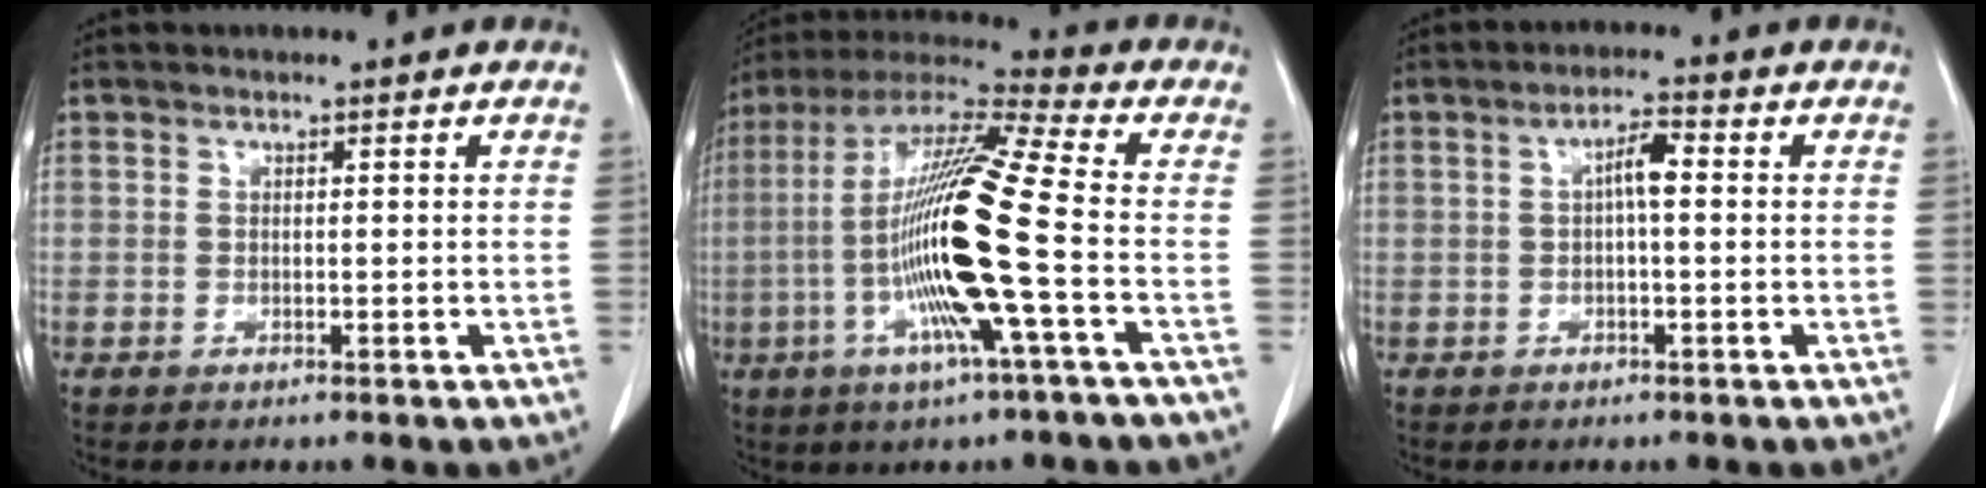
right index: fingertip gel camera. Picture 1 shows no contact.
{"total": 18.2, "force": [-3.7, -0.3, 17.8], "torque": [-0.358, -0.007, -0.083]}
{"total": 3.4, "force": [0.3, 0.7, 3.3], "torque": [-0.058, 0.010, 0.002]}